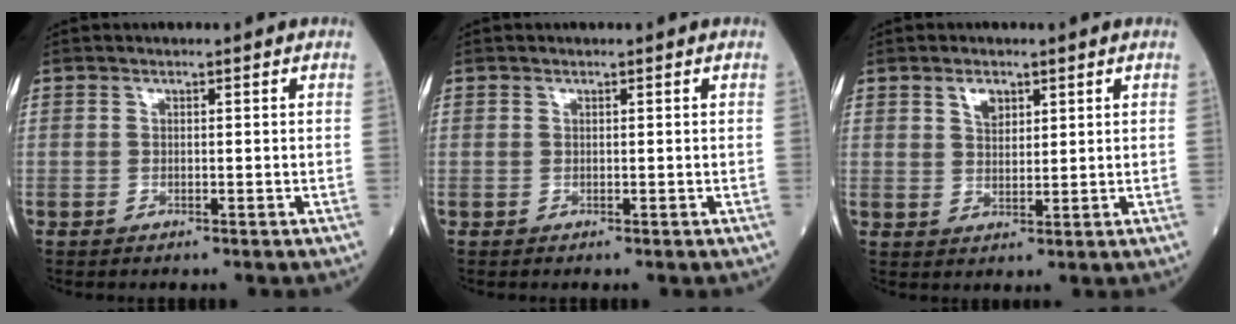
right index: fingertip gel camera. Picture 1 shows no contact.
{"total": 0.0}
{"total": 2.9, "force": [1.7, 1.6, 1.8], "torque": [-0.033, 0.002, 0.033]}